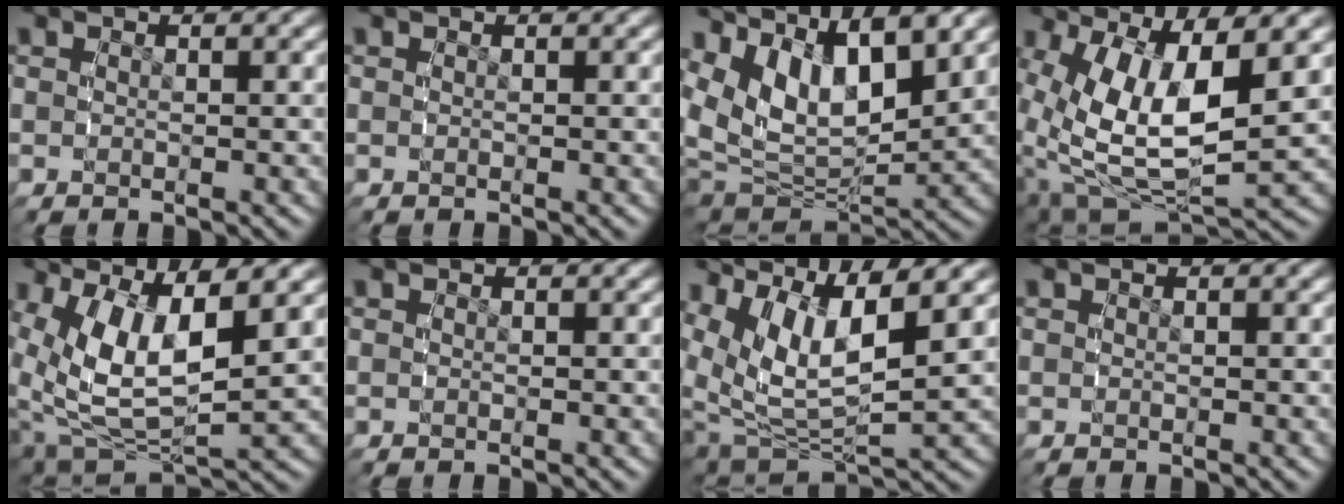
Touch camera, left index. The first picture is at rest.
{"total": 0.0}
{"total": 10.6, "force": [2.0, 7.3, 7.5], "torque": [-0.151, -0.017, 0.042]}
{"total": 10.7, "force": [-1.3, 6.4, 8.5], "torque": [-0.180, -0.052, 0.008]}
{"total": 8.9, "force": [0.1, 5.1, 7.3], "torque": [-0.147, -0.037, 0.027]}
{"total": 0.0}
{"total": 9.0, "force": [1.4, 5.4, 7.0], "torque": [-0.134, -0.025, 0.038]}
{"total": 0.0}